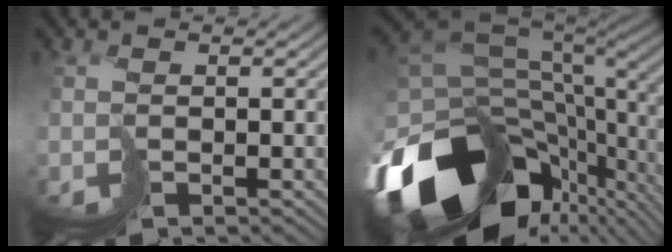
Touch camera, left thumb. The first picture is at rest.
{"total": 16.3, "force": [-4.7, 9.9, 12.1], "torque": [-0.275, -0.039, -0.046]}